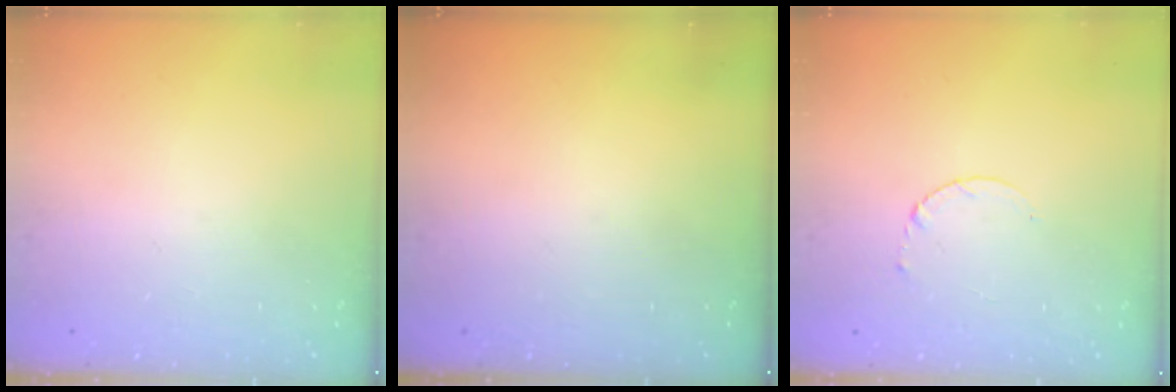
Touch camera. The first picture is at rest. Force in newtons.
{"total": 0.0}
{"total": 2.6, "press": 2.6, "slide": 0.3}